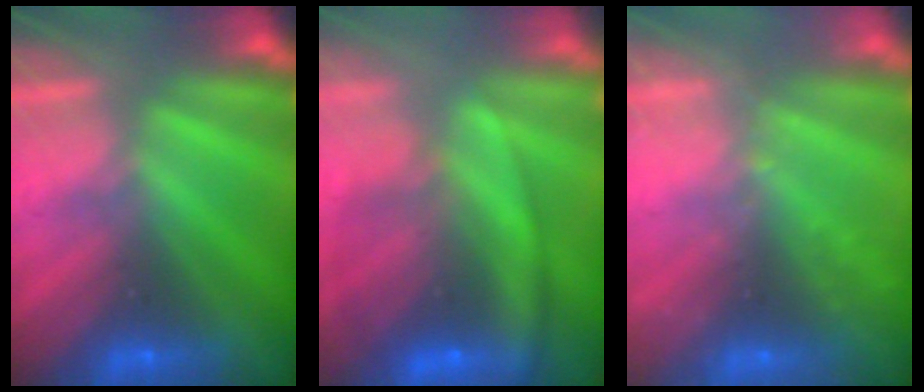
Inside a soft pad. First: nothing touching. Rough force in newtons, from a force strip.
{"total": 8.2}
{"total": 2.3}